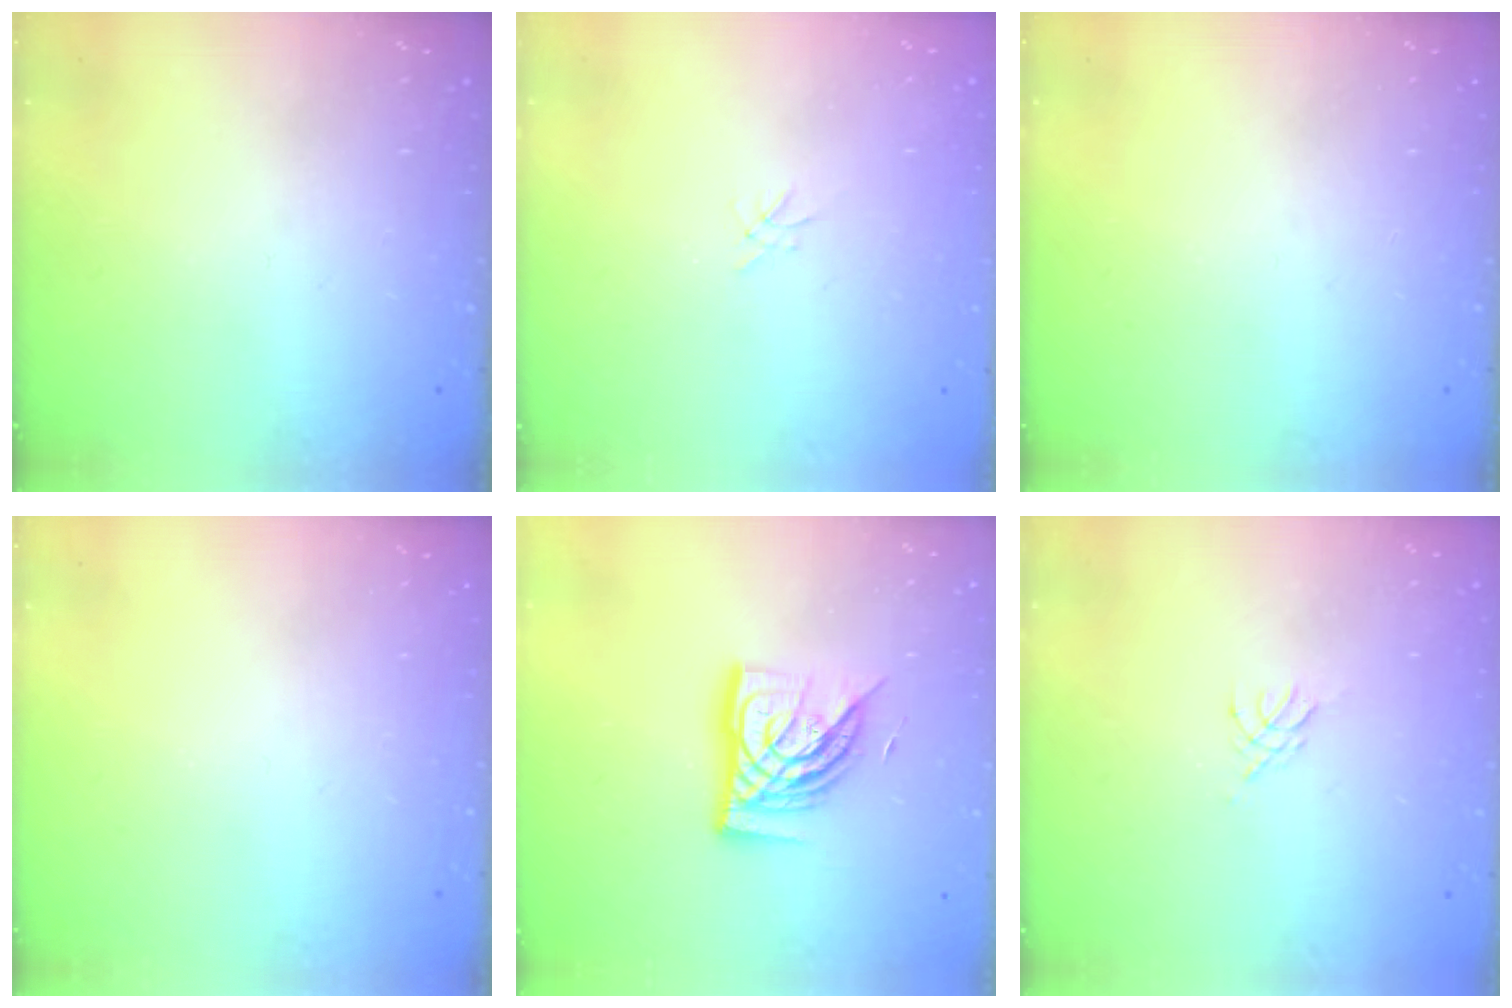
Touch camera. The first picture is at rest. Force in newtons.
{"total": 0.0}
{"total": 0.0}
{"total": 0.0}
{"total": 13.8, "press": 13.7, "slide": 1.3}
{"total": 2.8, "press": 2.7, "slide": 0.6}